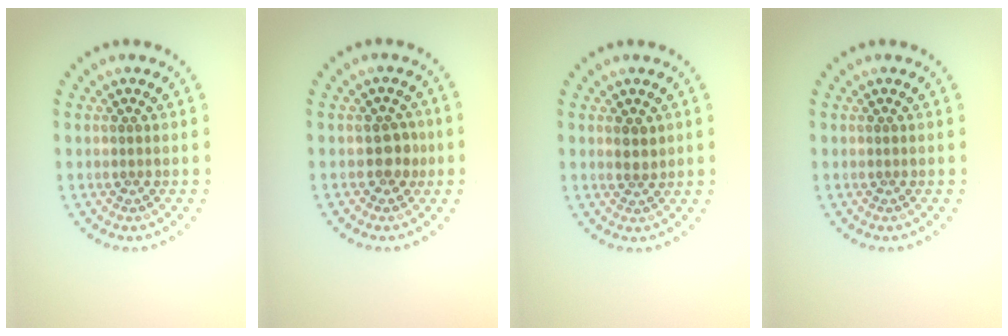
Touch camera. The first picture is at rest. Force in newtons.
{"total": 1.7, "press": 1.6, "slide": 0.6}
{"total": 1.5, "press": 1.4, "slide": 0.5}
{"total": 0.0}